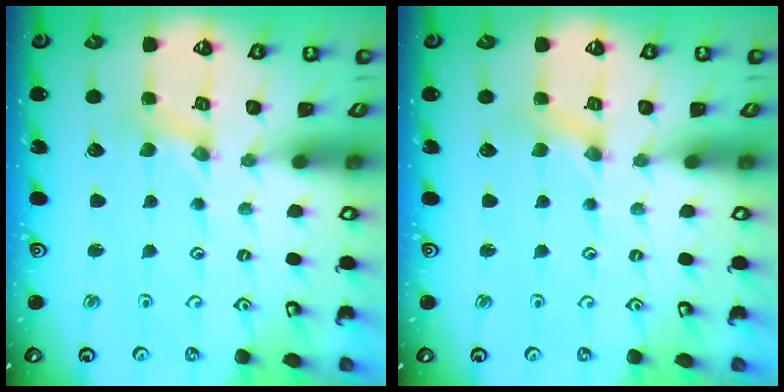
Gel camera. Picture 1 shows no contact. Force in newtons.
{"total": 0.0}